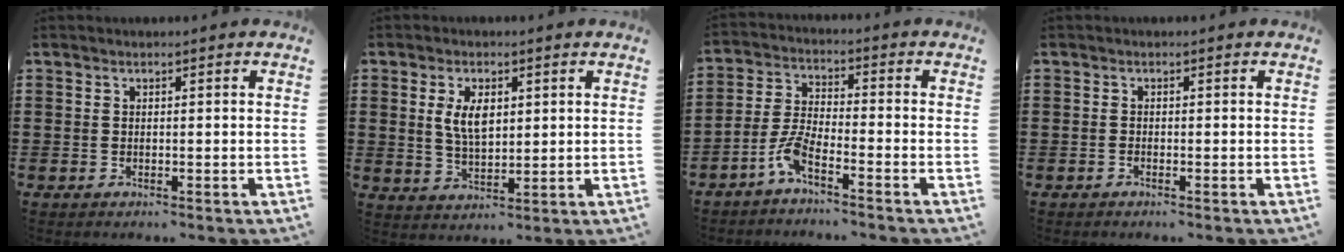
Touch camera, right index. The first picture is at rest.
{"total": 5.4, "force": [1.4, 2.6, 4.5], "torque": [-0.087, 0.005, 0.021]}
{"total": 5.3, "force": [-4.2, 0.6, 3.2], "torque": [-0.098, -0.017, -0.090]}
{"total": 0.7, "force": [-0.6, 0.0, 0.3], "torque": [-0.007, -0.005, -0.012]}